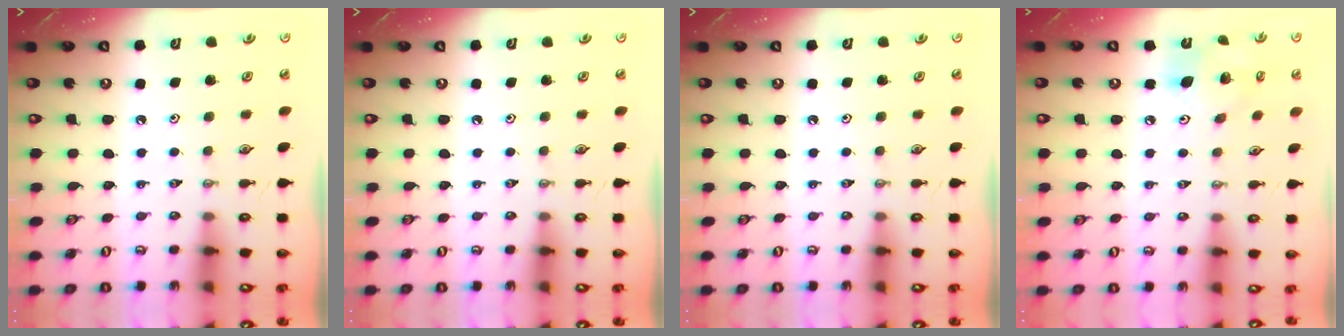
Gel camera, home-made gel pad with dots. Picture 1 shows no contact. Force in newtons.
{"total": 0.0}
{"total": 0.0}
{"total": 11.4, "press": 11.3, "slide": 1.9}